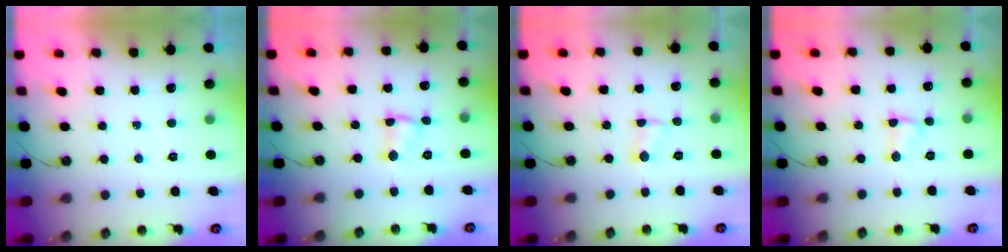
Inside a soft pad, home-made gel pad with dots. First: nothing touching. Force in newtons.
{"total": 1.9, "press": 1.9, "slide": 0.4}
{"total": 2.7, "press": 2.6, "slide": 0.5}
{"total": 2.8, "press": 2.8, "slide": 0.5}